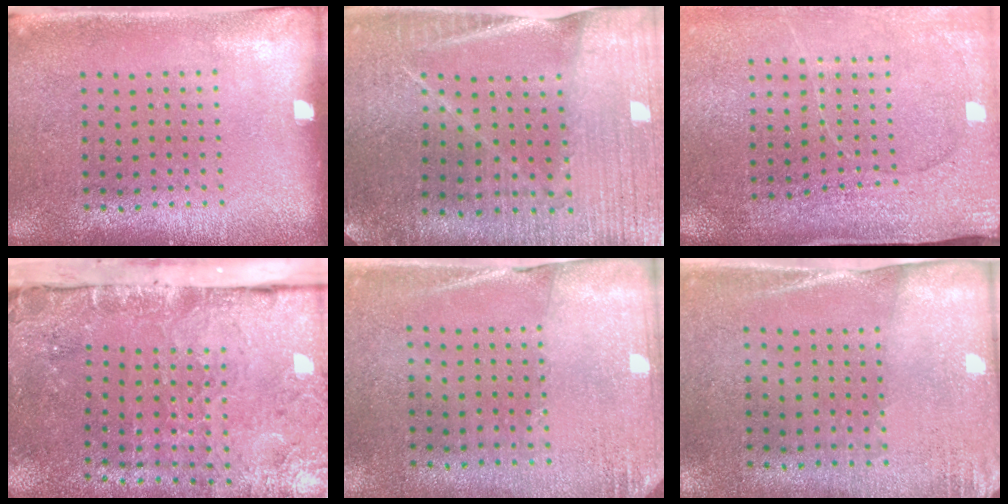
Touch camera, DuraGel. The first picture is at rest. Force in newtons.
{"total": 3.0, "press": 3.0, "slide": 0.3}
{"total": 3.0, "press": 2.8, "slide": 1.1}
{"total": 4.7, "press": 3.6, "slide": 3.0}
{"total": 2.6, "press": 2.3, "slide": 1.1}
{"total": 2.7, "press": 2.3, "slide": 1.3}